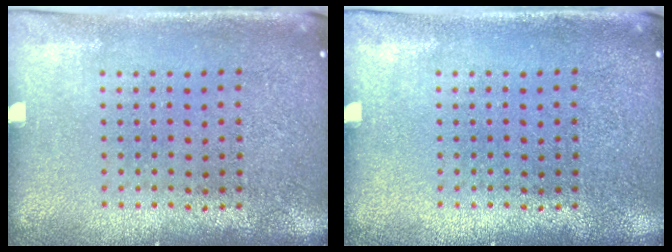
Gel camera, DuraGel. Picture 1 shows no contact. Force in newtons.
{"total": 0.0}